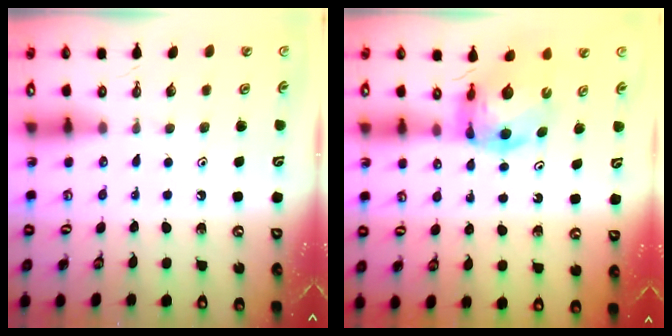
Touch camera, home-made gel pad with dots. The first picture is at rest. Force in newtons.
{"total": 6.9, "press": 6.9, "slide": 0.6}